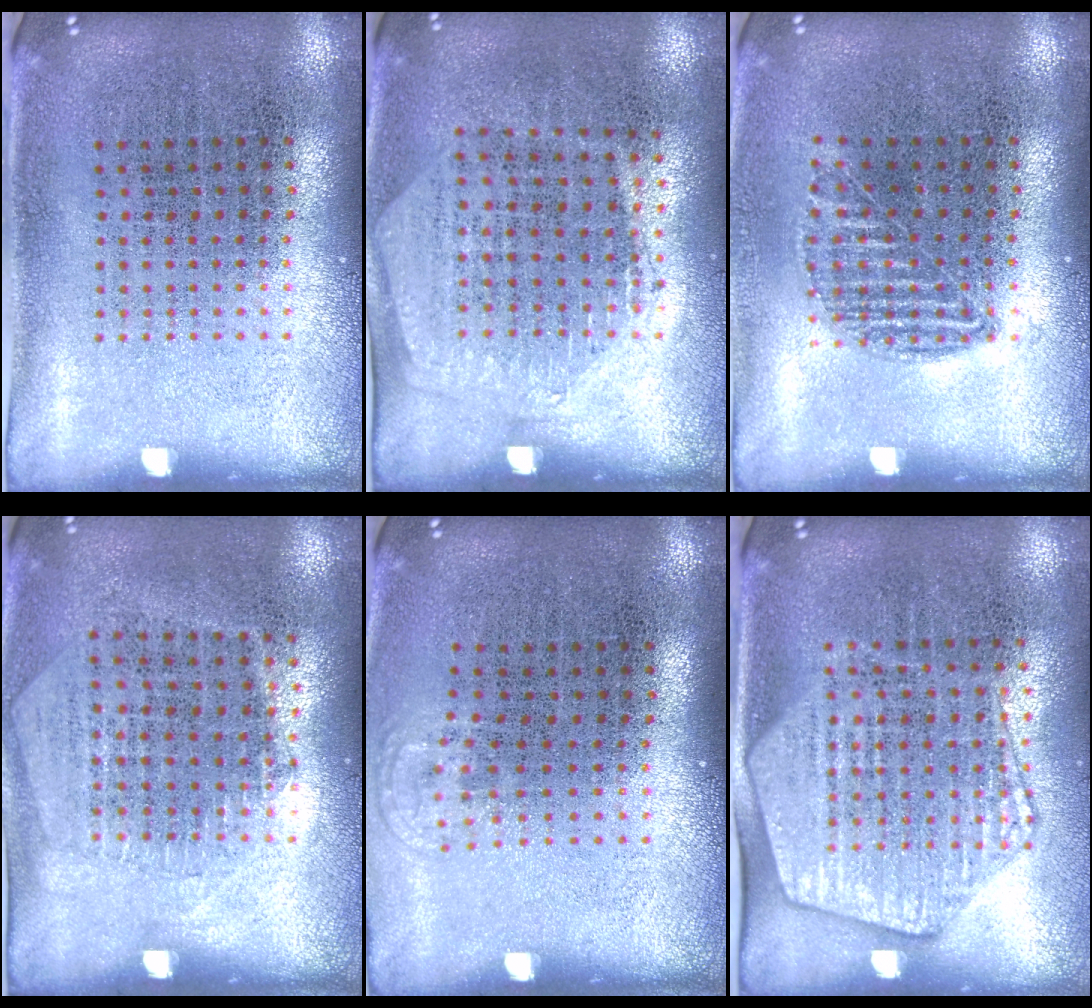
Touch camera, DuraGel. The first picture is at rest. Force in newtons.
{"total": 1.4, "press": 1.2, "slide": 0.6}
{"total": 0.9, "press": 0.9, "slide": 0.4}
{"total": 1.3, "press": 1.1, "slide": 0.6}
{"total": 0.6, "press": 0.5, "slide": 0.4}
{"total": 2.1, "press": 1.9, "slide": 0.8}